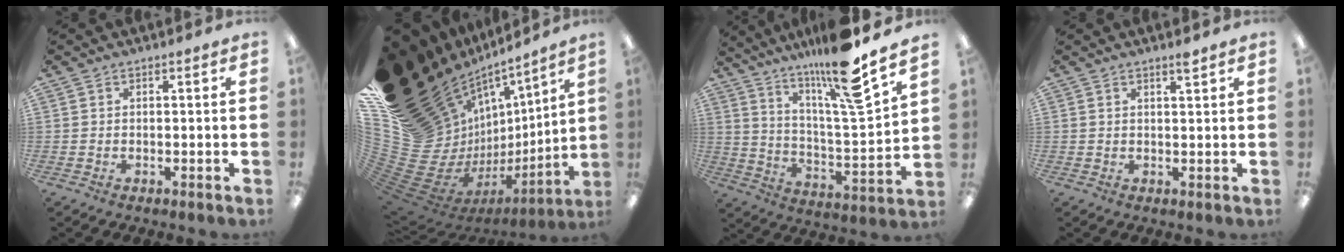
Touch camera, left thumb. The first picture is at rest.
{"total": 29.0, "force": [12.4, 19.1, 17.9], "torque": [-0.218, -0.177, 0.333]}
{"total": 18.2, "force": [14.4, 1.1, 11.2], "torque": [-0.198, -0.093, 0.226]}
{"total": 2.1, "force": [1.8, 0.0, 1.2], "torque": [-0.018, -0.004, 0.029]}